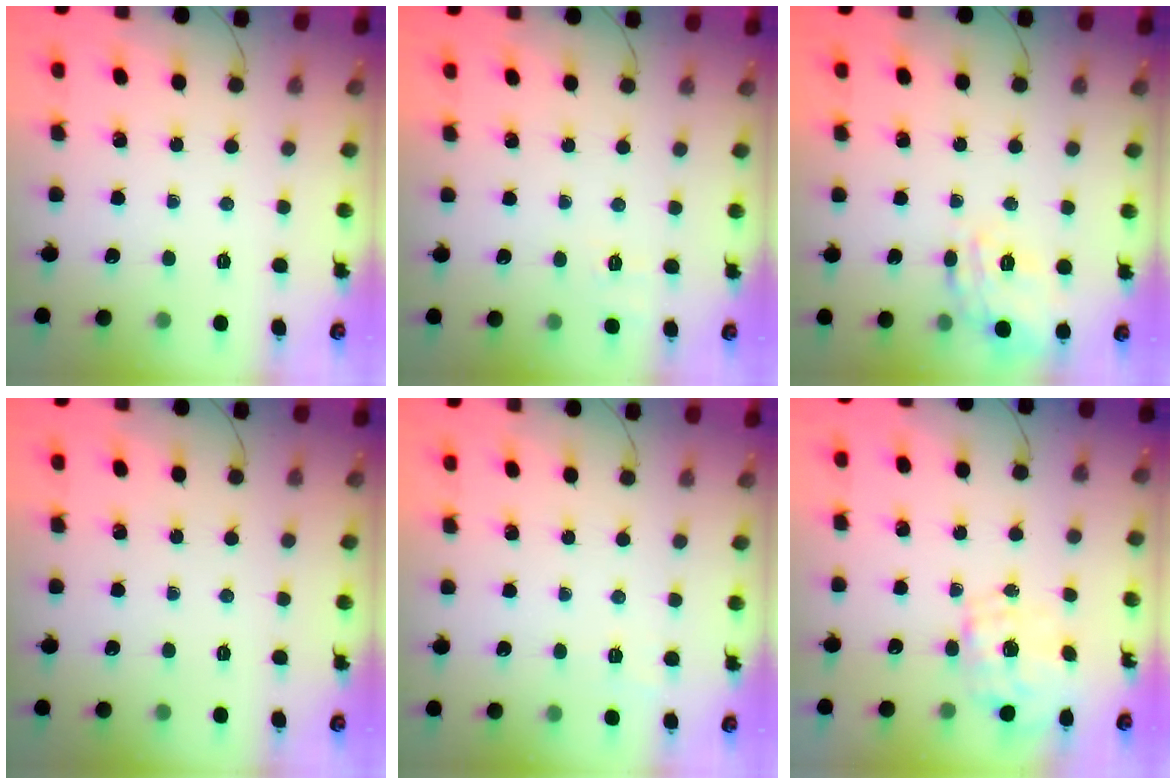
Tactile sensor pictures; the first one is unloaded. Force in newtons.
{"total": 7.0, "press": 6.6, "slide": 2.2}
{"total": 15.6, "press": 15.6, "slide": 0.7}
{"total": 0.0}
{"total": 6.9, "press": 6.7, "slide": 1.6}
{"total": 1.6, "press": 1.4, "slide": 0.7}